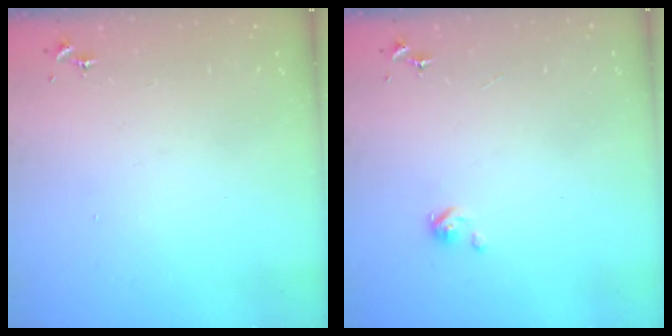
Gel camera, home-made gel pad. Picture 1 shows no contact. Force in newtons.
{"total": 2.9, "press": 2.9, "slide": 0.2}